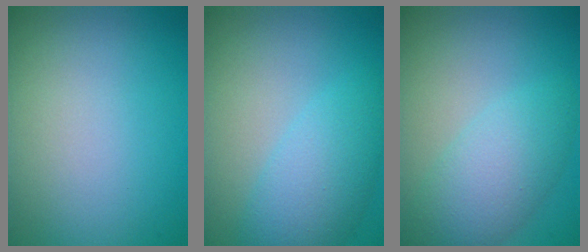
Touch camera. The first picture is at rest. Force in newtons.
{"total": 4.6, "press": 4.6, "slide": 0.3}
{"total": 4.5, "press": 4.5, "slide": 0.1}